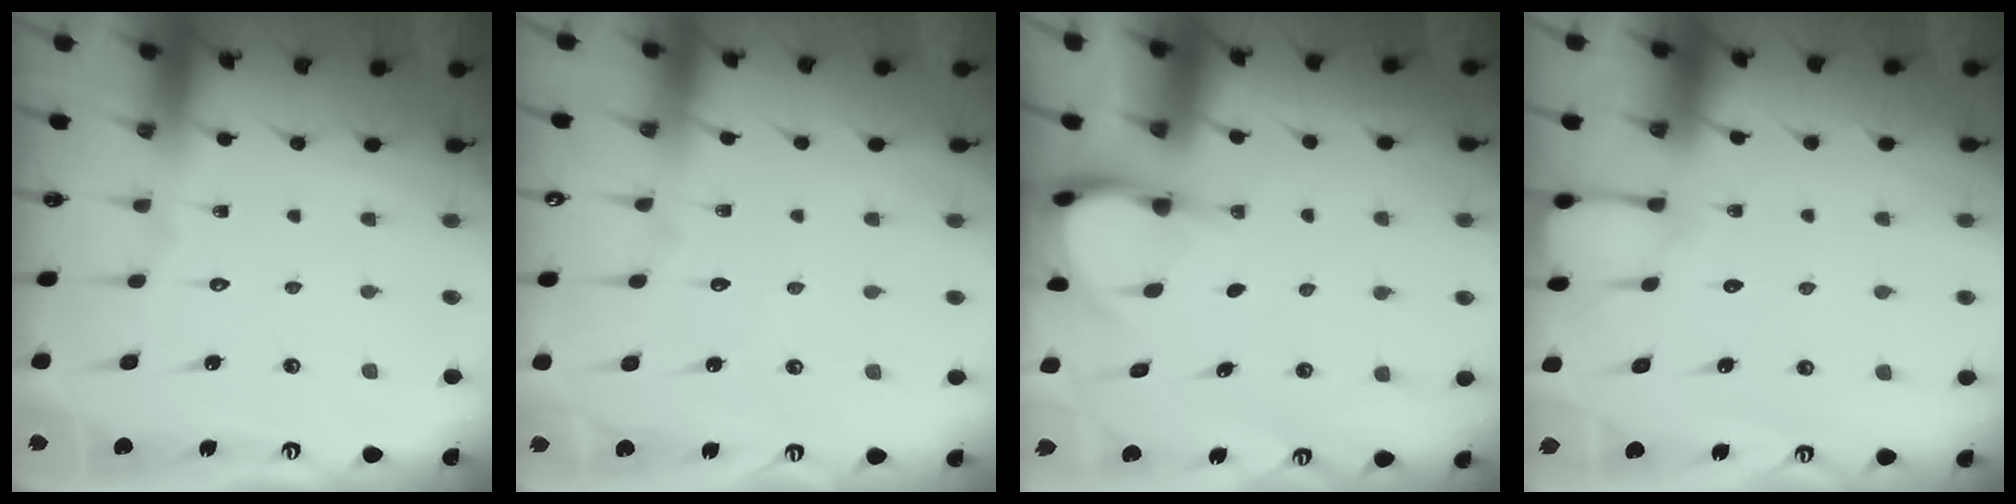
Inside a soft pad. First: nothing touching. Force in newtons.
{"total": 2.4, "press": 2.4, "slide": 0.2}
{"total": 3.7, "press": 3.7, "slide": 0.3}
{"total": 4.5, "press": 4.5, "slide": 0.4}